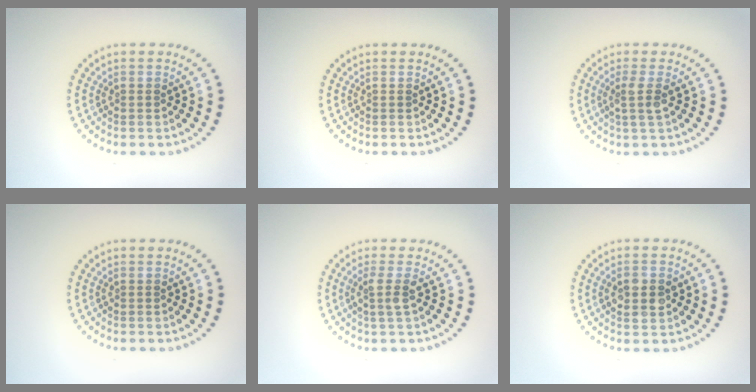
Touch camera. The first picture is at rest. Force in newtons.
{"total": 0.0}
{"total": 1.8, "press": 1.3, "slide": 1.3}
{"total": 0.0}
{"total": 1.8, "press": 1.4, "slide": 1.2}
{"total": 2.8, "press": 2.8, "slide": 0.1}